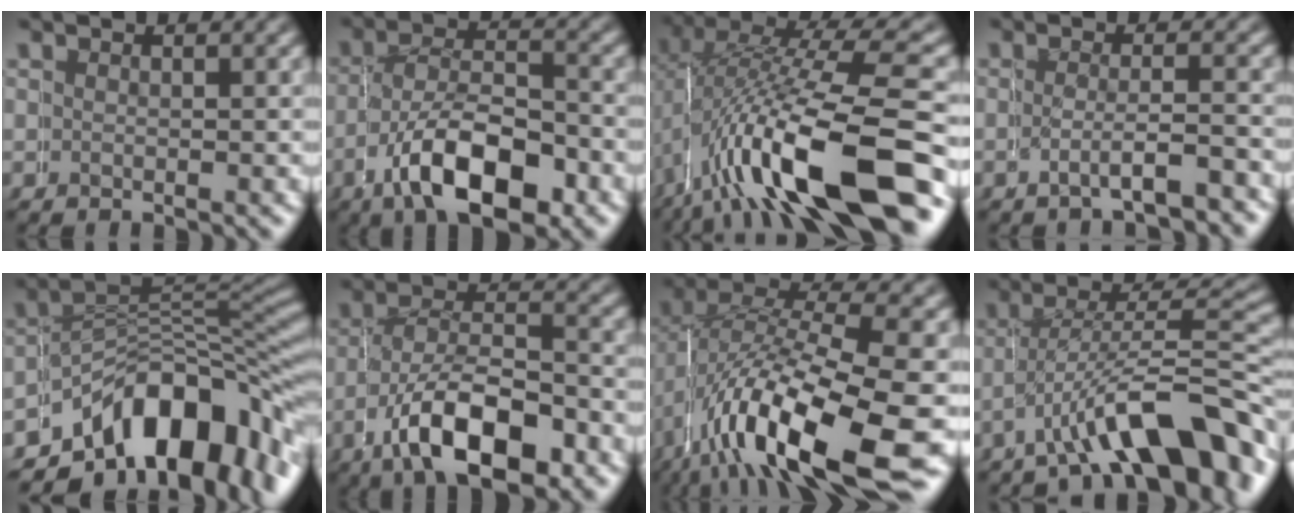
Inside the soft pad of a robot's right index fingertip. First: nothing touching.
{"total": 8.3, "force": [-3.5, 4.4, 6.1], "torque": [-0.099, -0.032, -0.047]}
{"total": 11.7, "force": [-3.4, 4.5, 10.3], "torque": [-0.192, -0.013, -0.037]}
{"total": 3.2, "force": [-3.0, 0.0, 1.0], "torque": [-0.024, -0.013, -0.046]}
{"total": 12.1, "force": [-5.6, 6.9, 8.3], "torque": [-0.112, -0.012, -0.080]}
{"total": 8.4, "force": [-4.0, 4.2, 6.1], "torque": [-0.101, -0.032, -0.052]}
{"total": 12.4, "force": [-2.7, 6.6, 10.1], "torque": [-0.195, -0.027, -0.030]}
{"total": 7.6, "force": [-4.5, 2.2, 5.7], "torque": [-0.105, -0.013, -0.060]}